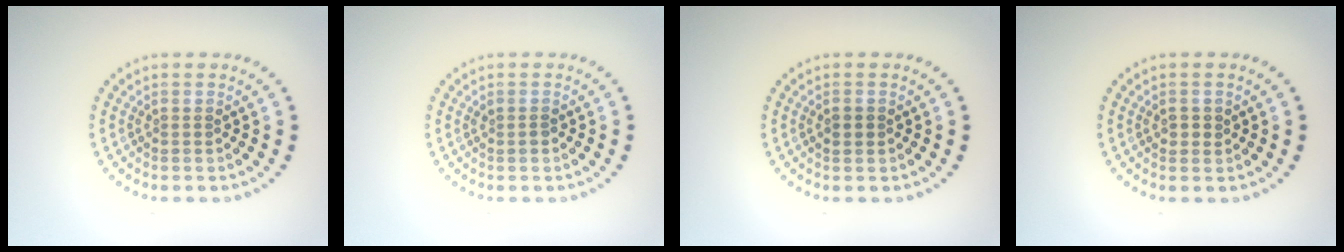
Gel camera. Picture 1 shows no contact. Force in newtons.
{"total": 0.7, "press": 0.7, "slide": 0.1}
{"total": 0.7, "press": 0.7, "slide": 0.2}
{"total": 1.0, "press": 1.0, "slide": 0.2}